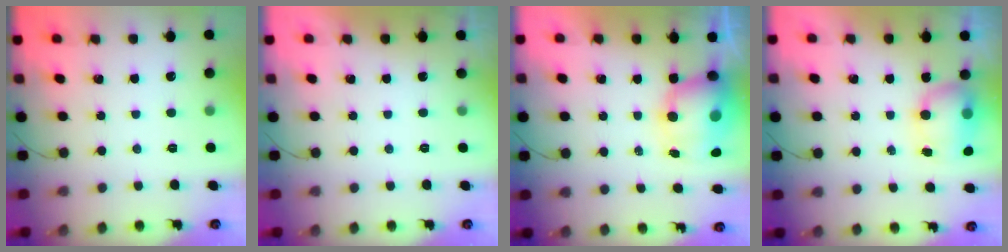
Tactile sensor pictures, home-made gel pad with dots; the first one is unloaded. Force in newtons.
{"total": 0.0}
{"total": 10.6, "press": 10.2, "slide": 2.8}
{"total": 7.5, "press": 7.3, "slide": 1.3}